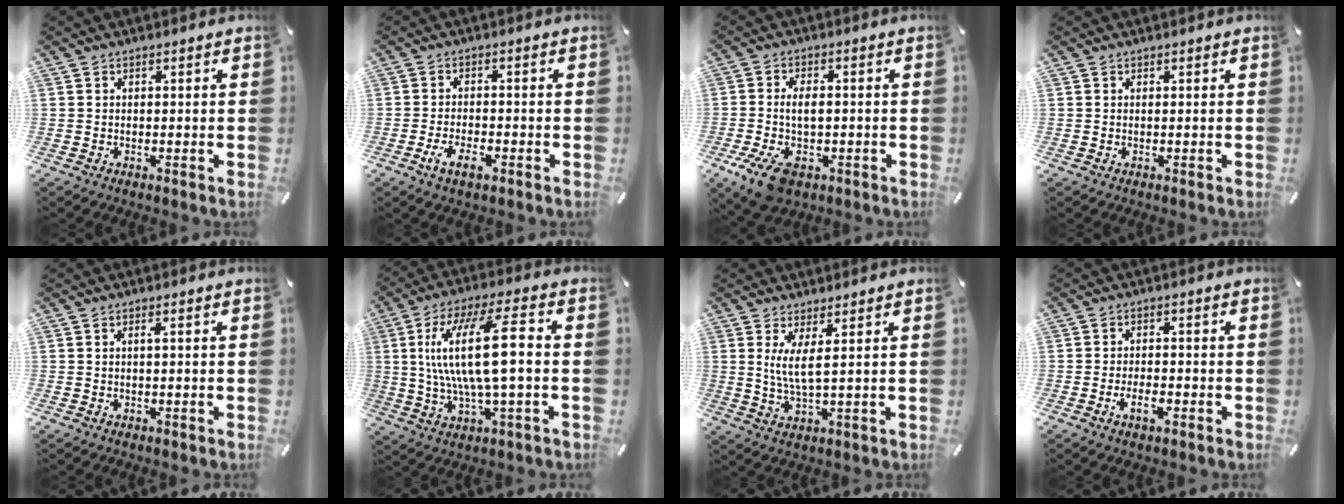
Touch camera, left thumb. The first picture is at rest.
{"total": 5.2, "force": [-2.6, 2.2, 3.9], "torque": [-0.080, 0.004, -0.048]}
{"total": 10.6, "force": [-2.0, 6.6, 8.1], "torque": [-0.149, 0.001, -0.033]}
{"total": 0.0}
{"total": 1.2, "force": [0.2, 0.0, 1.2], "torque": [-0.022, -0.001, 0.002]}
{"total": 18.0, "force": [1.6, 4.8, 17.3], "torque": [-0.356, -0.002, 0.011]}
{"total": 5.6, "force": [1.9, 1.0, 5.2], "torque": [-0.112, -0.006, 0.032]}
{"total": 4.6, "force": [-2.0, 2.0, 3.6], "torque": [-0.063, 0.009, -0.036]}